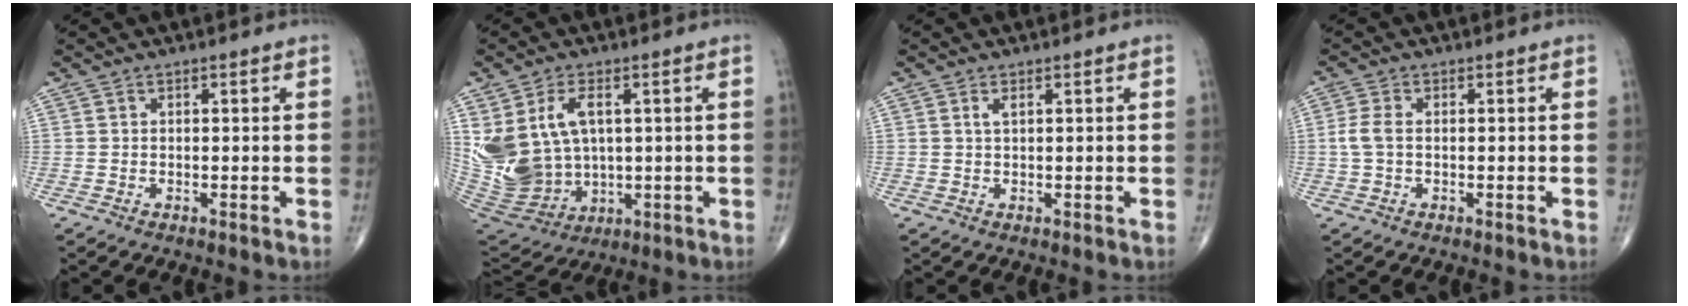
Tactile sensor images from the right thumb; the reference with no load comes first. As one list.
[{"total": 15.9, "force": [3.2, 10.7, 11.3], "torque": [-0.236, -0.013, 0.089]}, {"total": 1.0, "force": [0.5, 0.3, 0.9], "torque": [-0.019, 0.003, 0.009]}, {"total": 3.1, "force": [0.0, 1.8, 2.6], "torque": [-0.068, 0.005, -0.005]}]